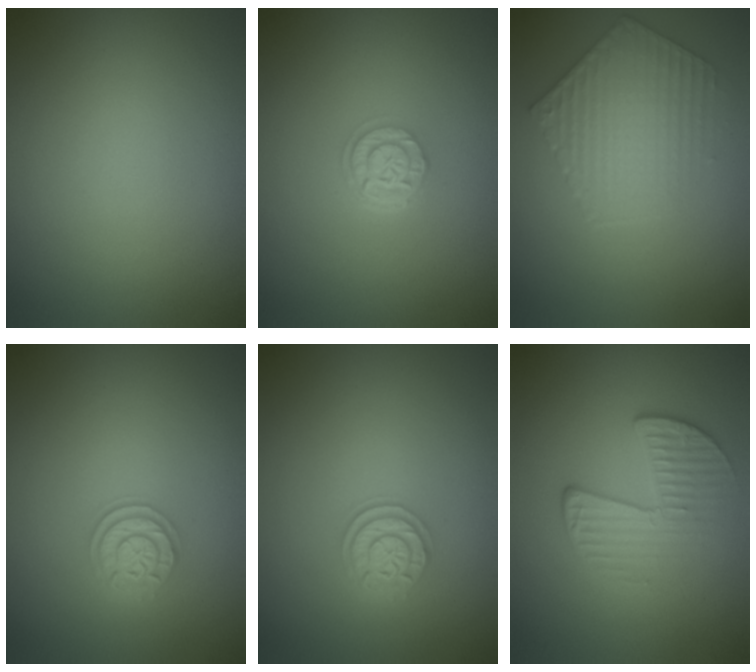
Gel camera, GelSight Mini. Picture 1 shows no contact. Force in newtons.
{"total": 2.6, "press": 2.1, "slide": 1.5}
{"total": 3.8, "press": 3.8, "slide": 0.2}
{"total": 2.1, "press": 2.1, "slide": 0.3}
{"total": 2.1, "press": 2.1, "slide": 0.3}
{"total": 2.8, "press": 2.0, "slide": 1.9}